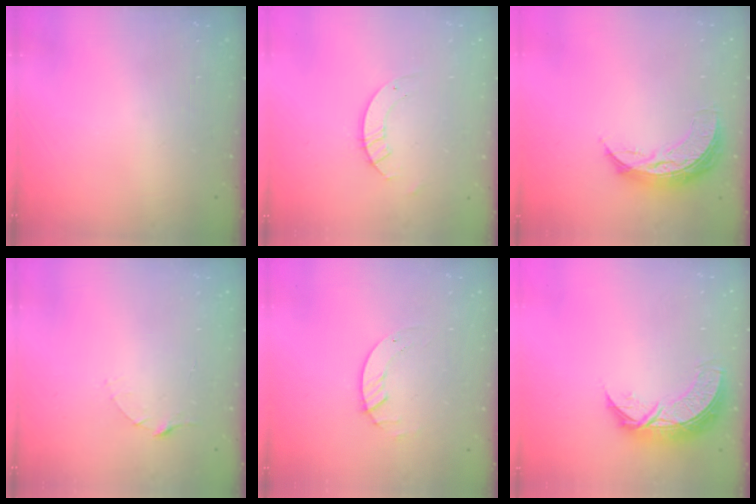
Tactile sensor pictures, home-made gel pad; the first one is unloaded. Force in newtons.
{"total": 4.0, "press": 4.0, "slide": 0.2}
{"total": 8.6, "press": 8.5, "slide": 0.5}
{"total": 2.5, "press": 2.5, "slide": 0.3}
{"total": 2.7, "press": 2.7, "slide": 0.3}
{"total": 9.2, "press": 9.2, "slide": 0.6}